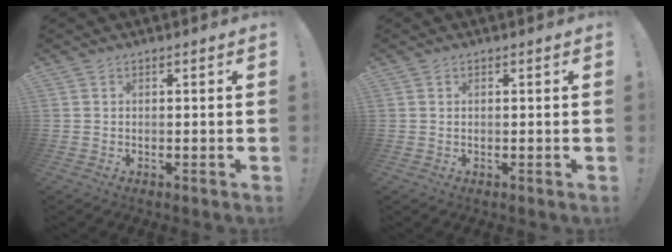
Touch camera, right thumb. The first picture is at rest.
{"total": 0.0}